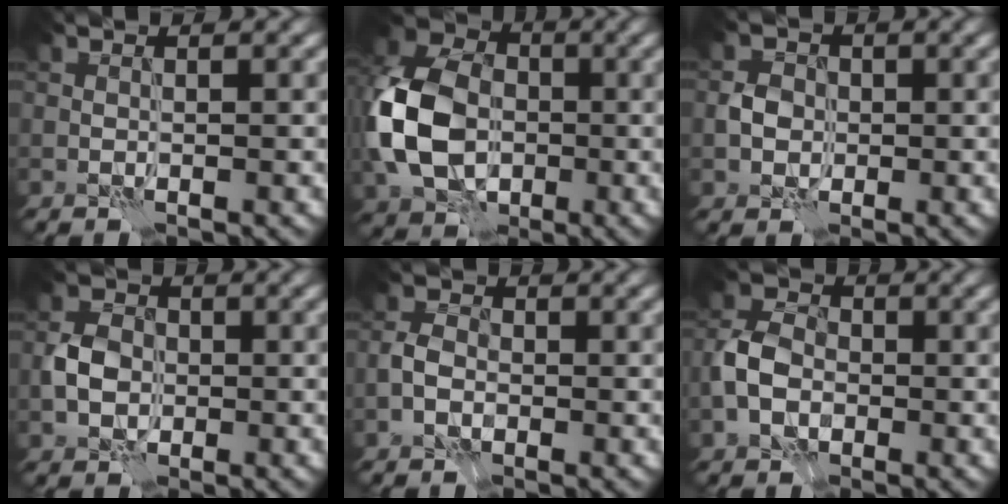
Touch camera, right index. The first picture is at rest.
{"total": 11.5, "force": [-1.7, 8.3, 7.7], "torque": [-0.188, 0.001, -0.048]}
{"total": 2.2, "force": [-0.3, 1.9, 1.0], "torque": [-0.014, 0.001, -0.011]}
{"total": 3.4, "force": [-0.6, 2.8, 2.0], "torque": [-0.037, 0.004, -0.016]}
{"total": 2.5, "force": [-1.0, 1.8, 1.4], "torque": [-0.025, 0.005, -0.026]}
{"total": 4.7, "force": [-1.4, 3.4, 2.8], "torque": [-0.062, 0.004, -0.035]}